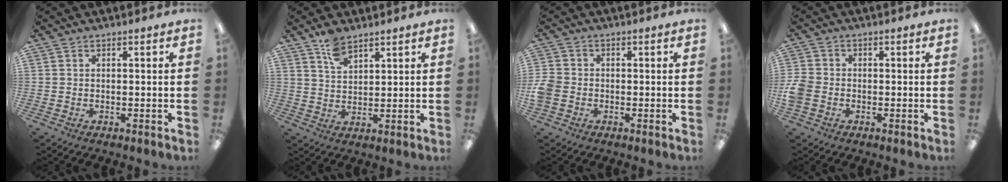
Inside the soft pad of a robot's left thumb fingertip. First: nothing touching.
{"total": 6.1, "force": [4.5, 2.9, 2.8], "torque": [-0.051, -0.018, 0.083]}
{"total": 4.6, "force": [-1.3, 3.8, 2.3], "torque": [-0.040, 0.012, -0.021]}
{"total": 4.9, "force": [-1.5, 3.8, 2.6], "torque": [-0.052, 0.010, -0.026]}